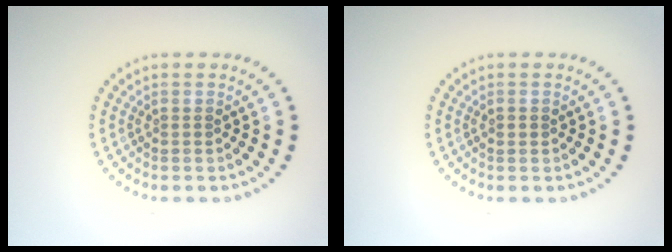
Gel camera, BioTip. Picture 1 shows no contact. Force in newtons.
{"total": 0.8, "press": 0.8, "slide": 0.1}